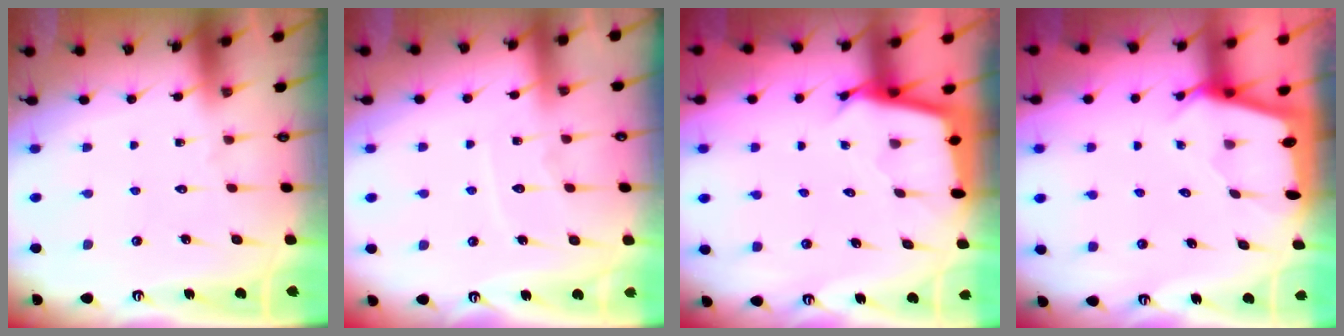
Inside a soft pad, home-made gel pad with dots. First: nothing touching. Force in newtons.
{"total": 5.6, "press": 5.6, "slide": 0.6}
{"total": 2.5, "press": 2.5, "slide": 0.1}
{"total": 2.1, "press": 2.1, "slide": 0.1}